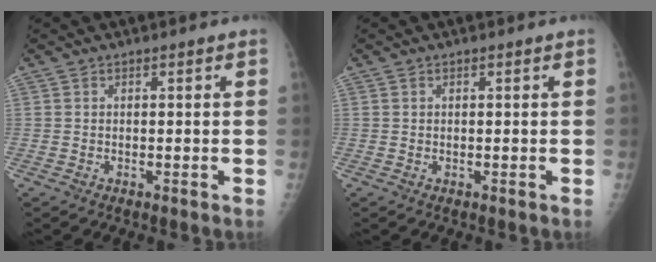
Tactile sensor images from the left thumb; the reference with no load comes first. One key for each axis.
{"total": 0.0}